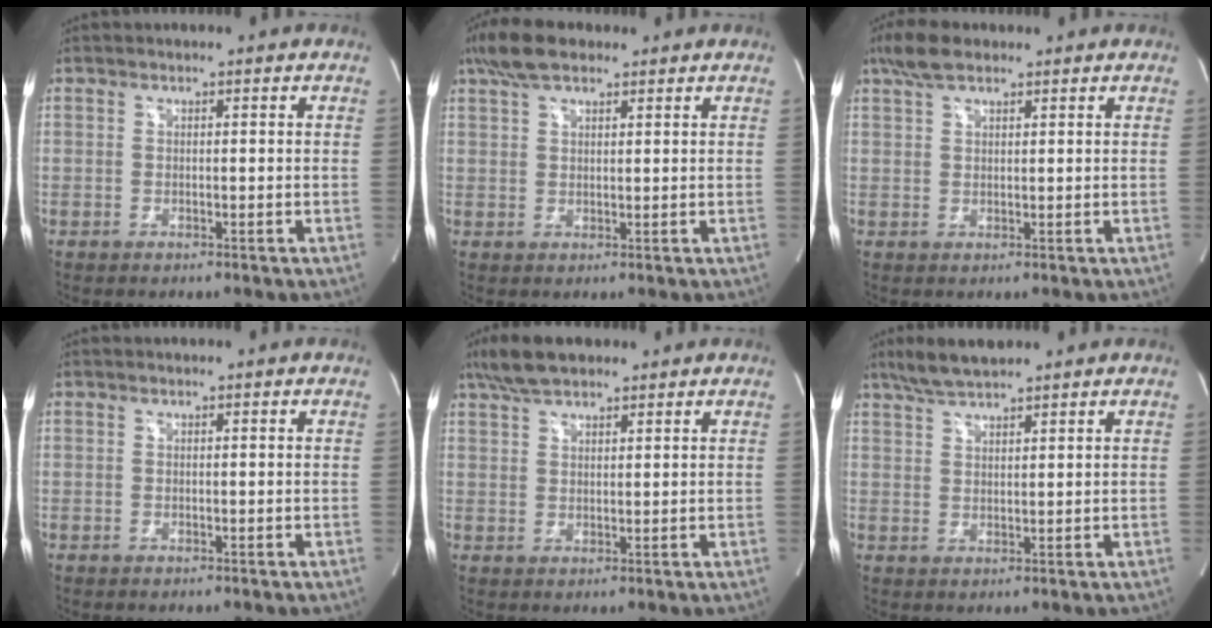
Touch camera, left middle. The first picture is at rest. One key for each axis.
{"total": 6.4, "fx": 4.6, "fy": 2.4, "fz": 3.7, "tx": -0.083, "ty": 0.024, "tz": 0.086}
{"total": 4.7, "fx": 3.4, "fy": 1.7, "fz": 2.7, "tx": -0.068, "ty": 0.018, "tz": 0.067}
{"total": 0.0}
{"total": 6.2, "fx": 4.9, "fy": 2.1, "fz": 3.2, "tx": -0.073, "ty": 0.019, "tz": 0.092}
{"total": 5.7, "fx": 4.8, "fy": 0.9, "fz": 2.9, "tx": -0.067, "ty": 0.016, "tz": 0.091}